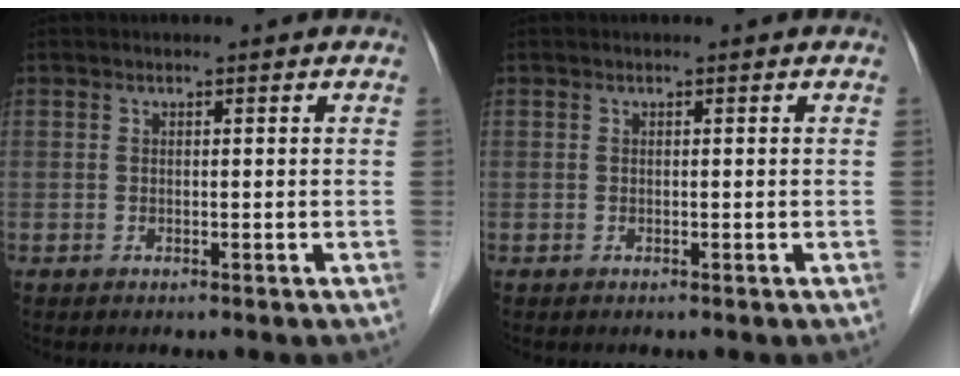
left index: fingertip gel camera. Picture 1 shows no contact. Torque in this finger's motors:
{"motor_torque": [-0.04, 0.04, 0.00, 0.00]}